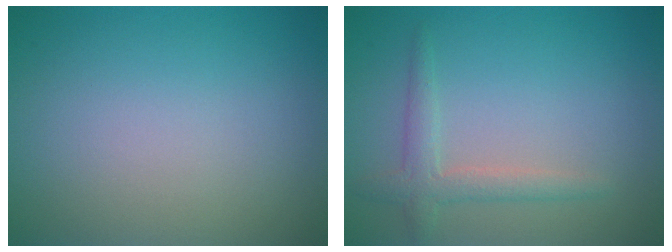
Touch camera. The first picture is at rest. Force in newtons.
{"total": 2.3, "press": 2.2, "slide": 0.1}